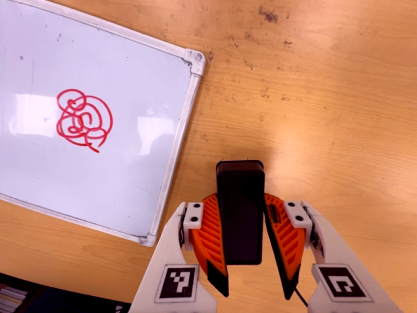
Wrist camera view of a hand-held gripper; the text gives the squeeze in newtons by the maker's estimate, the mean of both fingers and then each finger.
{"total": 8.2, "left": 7.1, "right": 9.3}